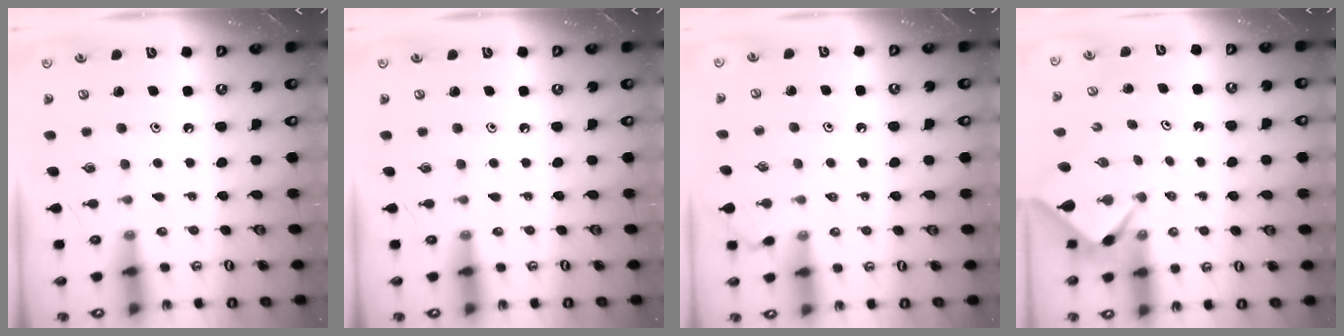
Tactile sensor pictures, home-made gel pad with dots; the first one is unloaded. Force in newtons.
{"total": 0.0}
{"total": 3.2, "press": 3.2, "slide": 0.5}
{"total": 2.4, "press": 2.4, "slide": 0.3}